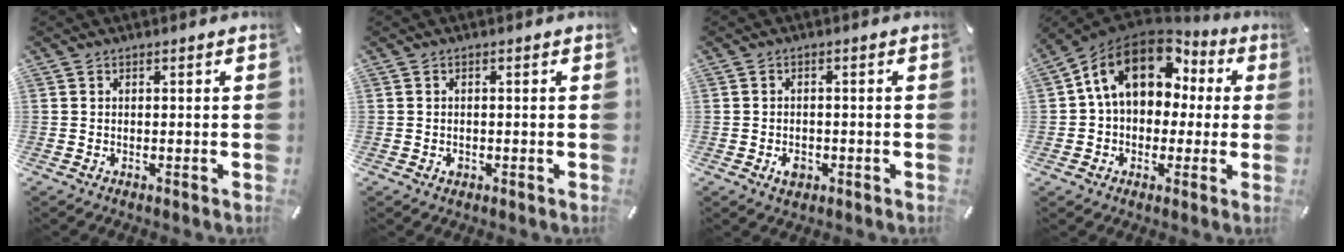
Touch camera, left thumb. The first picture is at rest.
{"total": 1.3, "force": [-0.4, 1.0, 0.7], "torque": [-0.013, 0.003, -0.008]}
{"total": 3.5, "force": [-1.3, 2.5, 2.0], "torque": [-0.041, 0.004, -0.023]}
{"total": 15.9, "force": [5.2, 11.7, 9.4], "torque": [-0.165, -0.012, 0.096]}